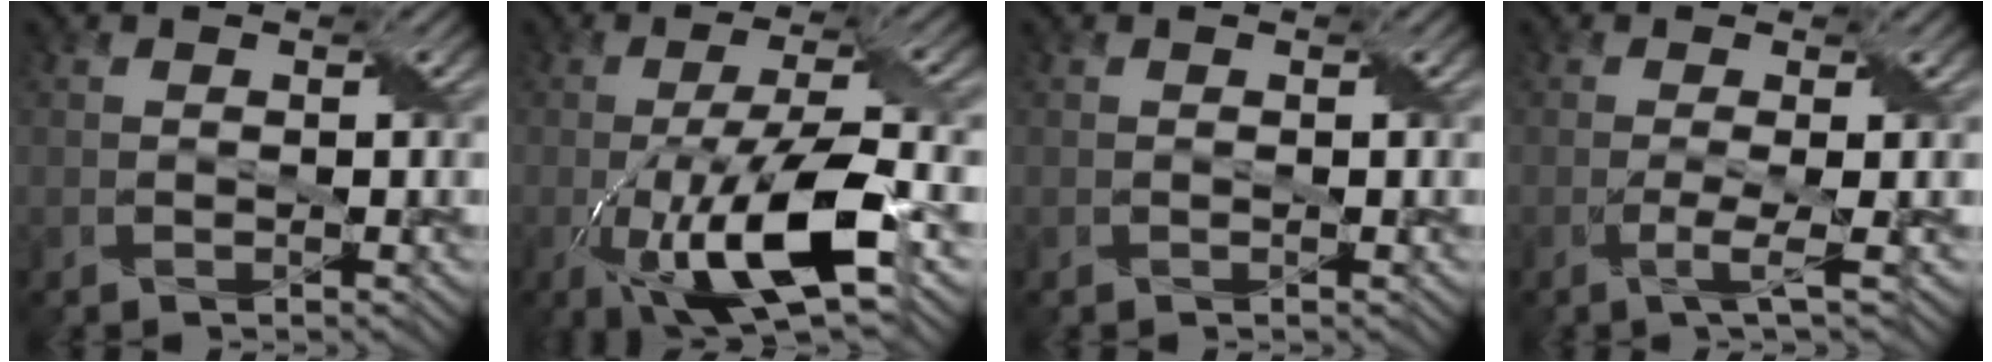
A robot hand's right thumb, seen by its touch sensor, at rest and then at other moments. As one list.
[{"total": 13.3, "force": [-5.0, 3.9, 11.7], "torque": [-0.219, -0.011, -0.093]}, {"total": 0.0}, {"total": 2.7, "force": [-0.5, 0.5, 2.7], "torque": [-0.045, 0.001, -0.016]}]